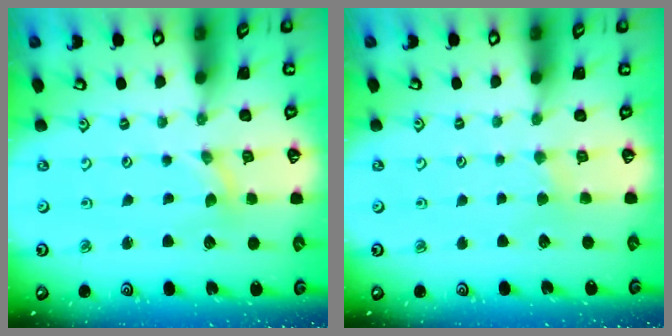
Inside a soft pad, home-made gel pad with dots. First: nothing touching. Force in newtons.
{"total": 1.6, "press": 1.6, "slide": 0.3}